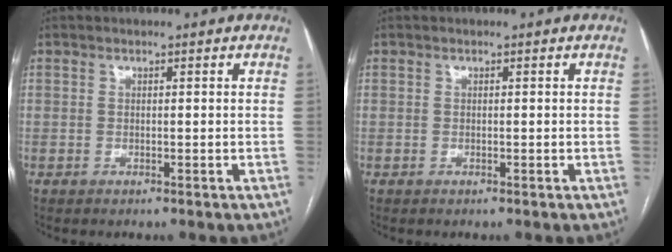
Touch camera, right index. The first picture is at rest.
{"total": 0.0}